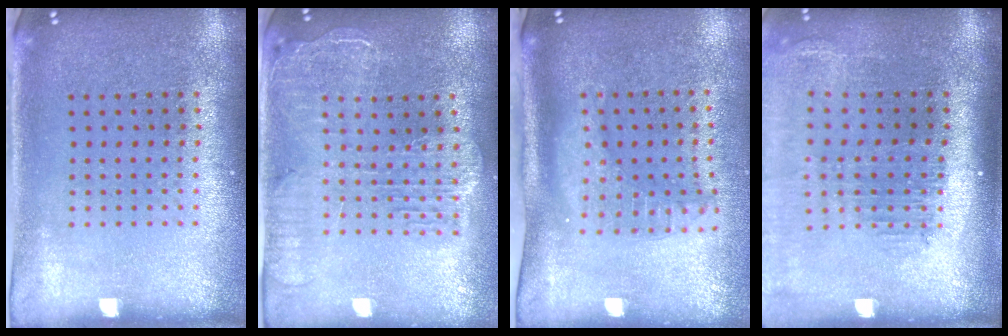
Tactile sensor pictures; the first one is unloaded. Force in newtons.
{"total": 2.5, "press": 2.1, "slide": 1.3}
{"total": 2.0, "press": 1.5, "slide": 1.3}
{"total": 2.1, "press": 1.7, "slide": 1.2}